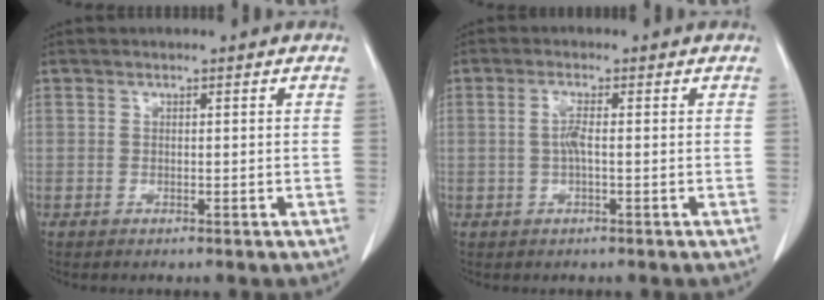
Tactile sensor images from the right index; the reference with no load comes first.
{"total": 2.4, "force": [-0.1, 0.2, 2.4], "torque": [-0.052, 0.002, -0.001]}